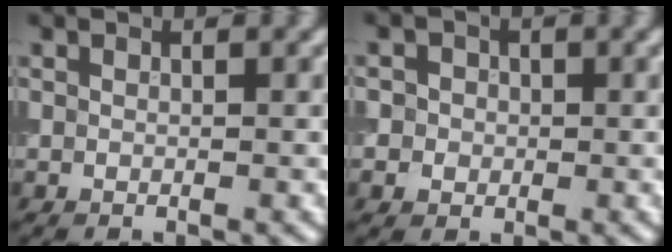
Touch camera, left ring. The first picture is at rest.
{"total": 2.7, "force": [0.3, 2.5, 0.8], "torque": [0.010, 0.008, -0.010]}